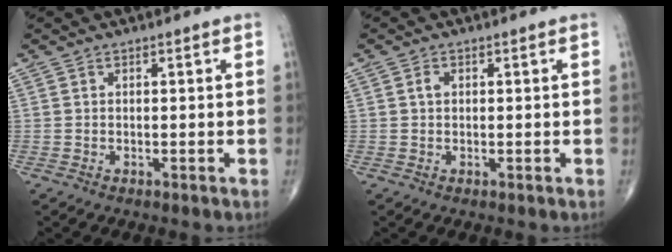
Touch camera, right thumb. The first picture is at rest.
{"total": 1.2, "force": [0.2, 0.9, 0.8], "torque": [-0.013, 0.003, 0.003]}